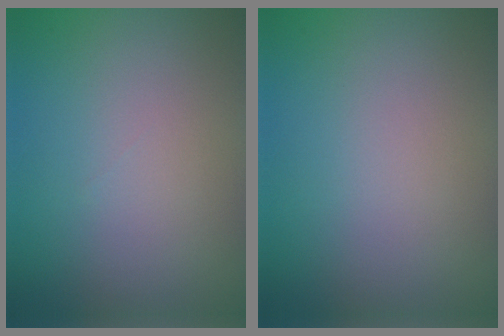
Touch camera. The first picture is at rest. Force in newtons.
{"total": 0.0}